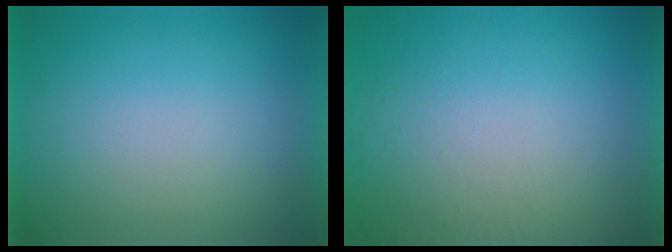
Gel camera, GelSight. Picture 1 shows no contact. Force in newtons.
{"total": 9.8}